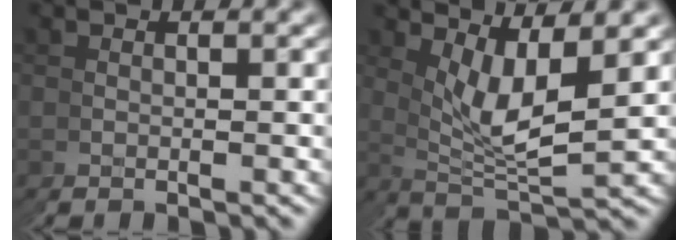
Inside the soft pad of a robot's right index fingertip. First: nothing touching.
{"total": 4.4, "force": [1.6, 2.0, 3.5], "torque": [-0.069, -0.008, 0.028]}